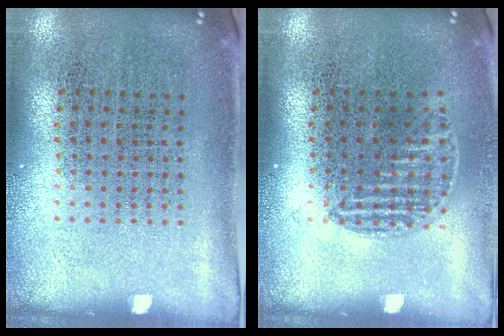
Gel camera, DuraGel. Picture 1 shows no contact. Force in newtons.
{"total": 1.0, "press": 0.8, "slide": 0.6}